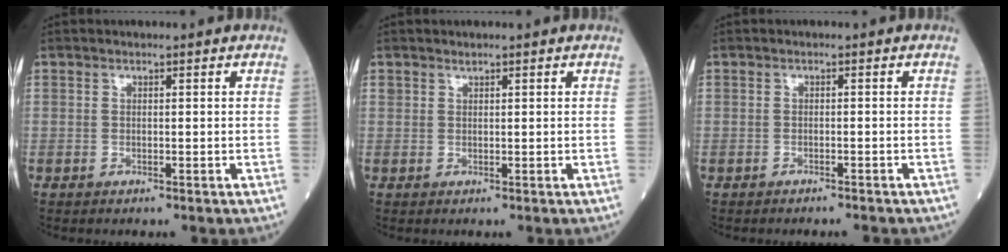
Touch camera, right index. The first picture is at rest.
{"total": 2.1, "force": [1.1, 1.6, 0.8], "torque": [-0.032, 0.017, 0.027]}
{"total": 4.5, "force": [-3.8, 1.5, 1.9], "torque": [-0.036, -0.003, -0.044]}